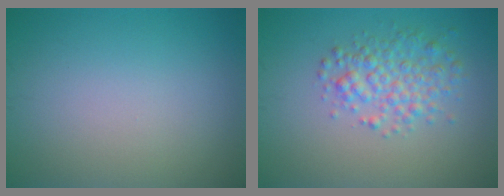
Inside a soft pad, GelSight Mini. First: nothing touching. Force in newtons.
{"total": 3.5, "press": 3.5, "slide": 0.1}